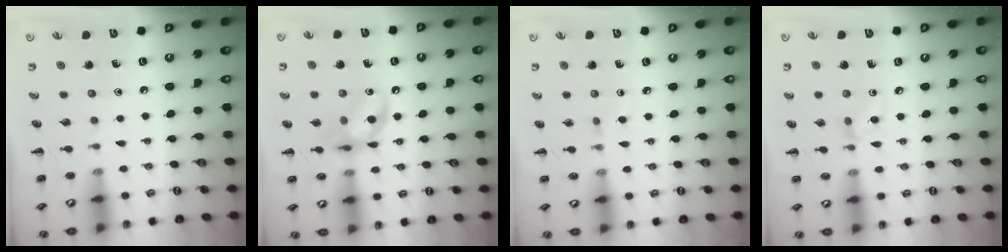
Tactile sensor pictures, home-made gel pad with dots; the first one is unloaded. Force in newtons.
{"total": 12.2, "press": 12.0, "slide": 2.0}
{"total": 2.0, "press": 1.8, "slide": 0.9}
{"total": 5.2, "press": 4.8, "slide": 2.1}